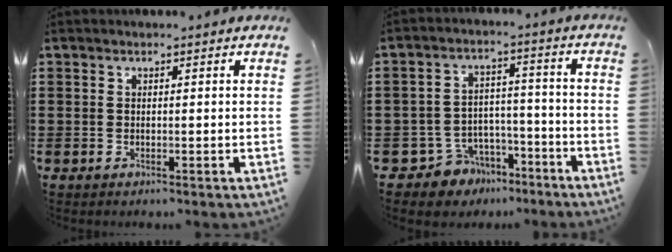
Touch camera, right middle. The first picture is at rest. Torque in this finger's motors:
{"motor_torque": [0.03, 0.02, 0.00, -0.02]}